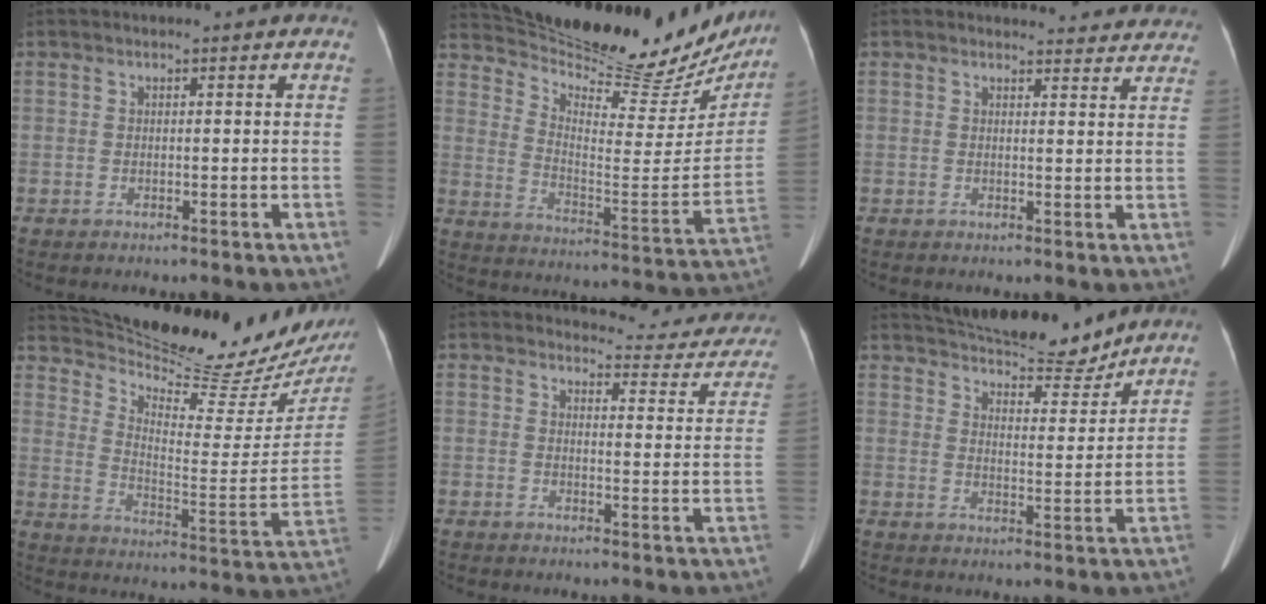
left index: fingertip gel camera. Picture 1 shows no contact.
{"total": 27.0, "force": [24.8, 6.1, 8.9], "torque": [-0.140, -0.066, 0.327]}
{"total": 7.9, "force": [7.5, 2.3, 0.3], "torque": [0.028, -0.003, 0.059]}
{"total": 25.7, "force": [23.5, 3.0, 10.0], "torque": [-0.164, -0.092, 0.318]}
{"total": 11.2, "force": [10.9, 2.5, 0.5], "torque": [0.020, -0.039, 0.102]}
{"total": 13.3, "force": [12.3, 2.5, 4.2], "torque": [-0.058, -0.007, 0.178]}